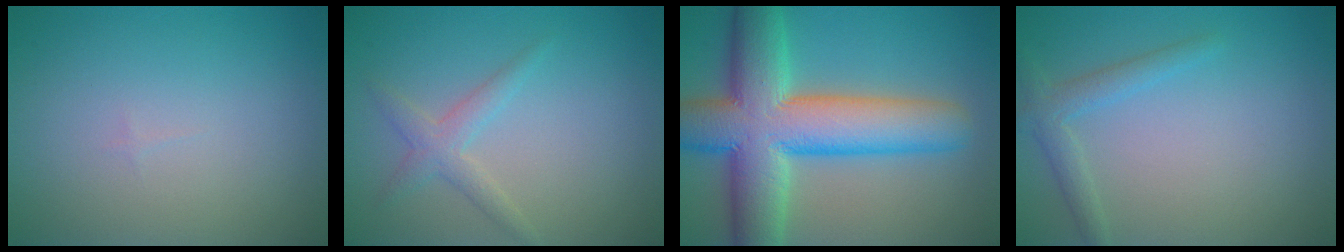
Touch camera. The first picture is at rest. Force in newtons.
{"total": 2.1, "press": 2.1, "slide": 0.1}
{"total": 12.6, "press": 12.5, "slide": 0.7}
{"total": 2.1, "press": 2.1, "slide": 0.1}